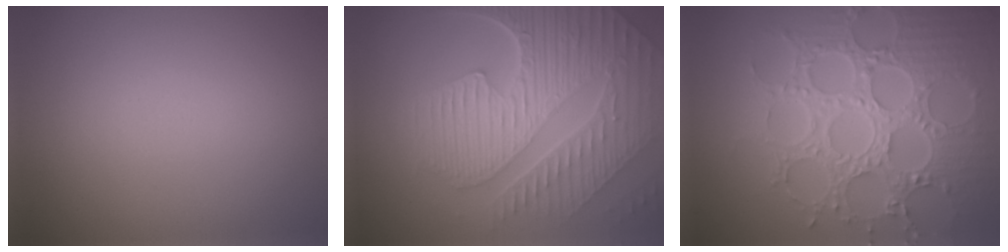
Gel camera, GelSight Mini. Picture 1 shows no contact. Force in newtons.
{"total": 9.6, "press": 6.5, "slide": 7.1}
{"total": 8.5, "press": 6.5, "slide": 5.4}